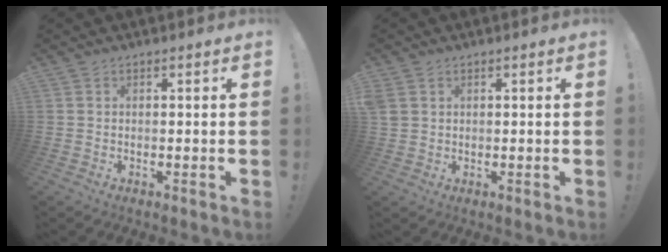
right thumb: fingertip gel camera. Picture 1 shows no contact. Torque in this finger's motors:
{"motor_torque": [-0.23, 0.46, 1.09, 0.45, 0.05]}